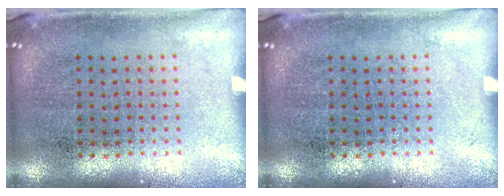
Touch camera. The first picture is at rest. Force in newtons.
{"total": 0.0}